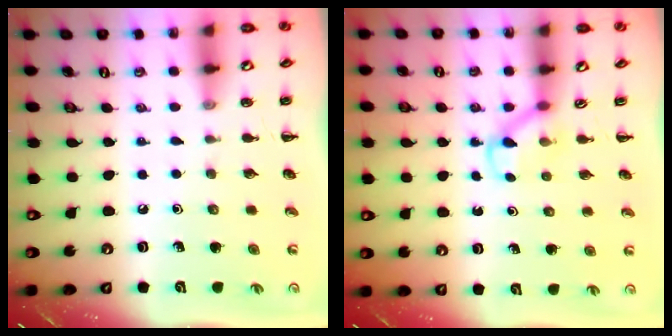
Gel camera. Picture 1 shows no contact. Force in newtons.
{"total": 3.5, "press": 3.2, "slide": 1.4}